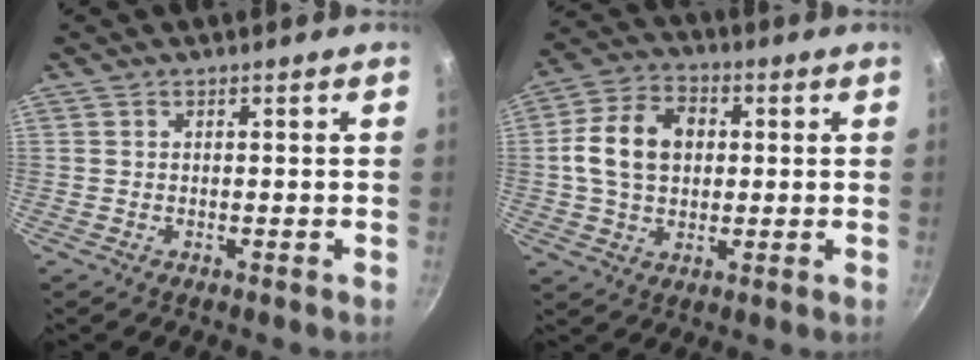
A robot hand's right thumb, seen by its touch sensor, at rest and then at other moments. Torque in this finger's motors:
{"motor_torque": [1.45, 1.96, 1.44, -0.34, 0.25]}